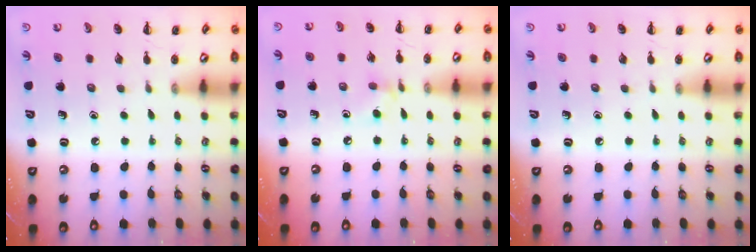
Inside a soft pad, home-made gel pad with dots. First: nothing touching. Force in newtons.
{"total": 4.8, "press": 4.4, "slide": 1.9}
{"total": 0.0}